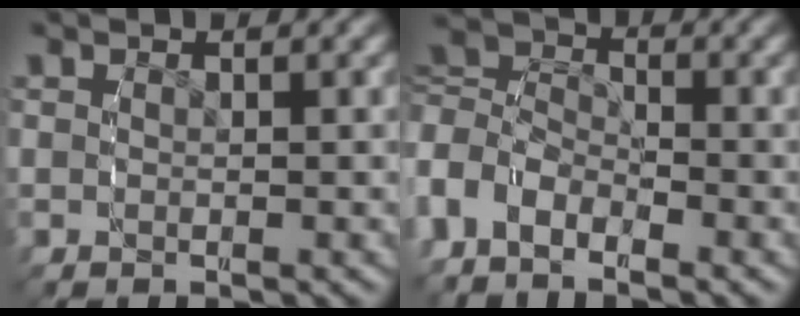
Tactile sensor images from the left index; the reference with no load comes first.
{"total": 5.5, "force": [-0.8, 4.8, 2.7], "torque": [-0.075, -0.018, -0.017]}